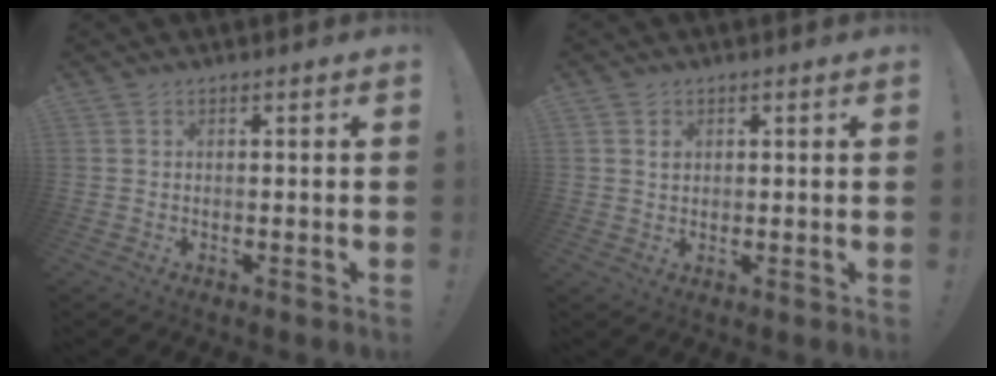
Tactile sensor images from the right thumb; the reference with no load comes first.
{"total": 1.8, "force": [0.7, 1.5, 0.5], "torque": [0.001, -0.003, 0.009]}